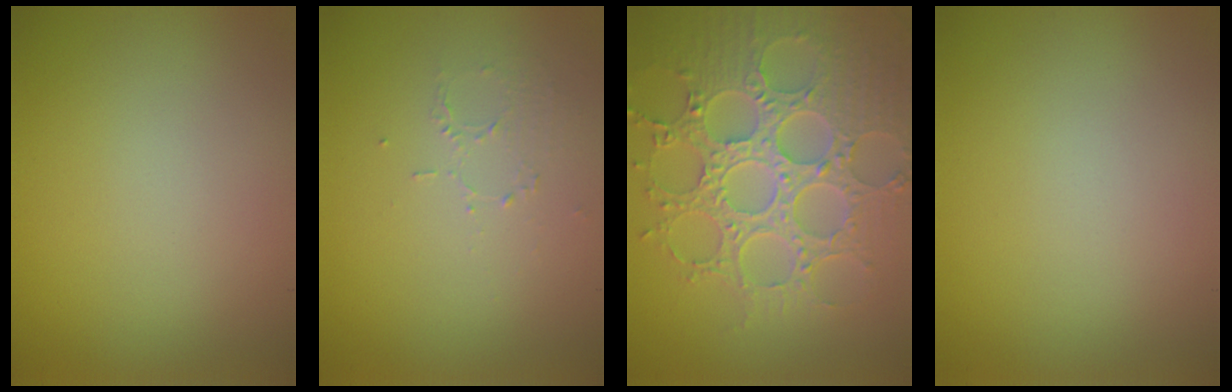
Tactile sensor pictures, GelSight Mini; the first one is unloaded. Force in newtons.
{"total": 1.0, "press": 0.5, "slide": 0.9}
{"total": 8.7, "press": 6.5, "slide": 5.8}
{"total": 0.0}